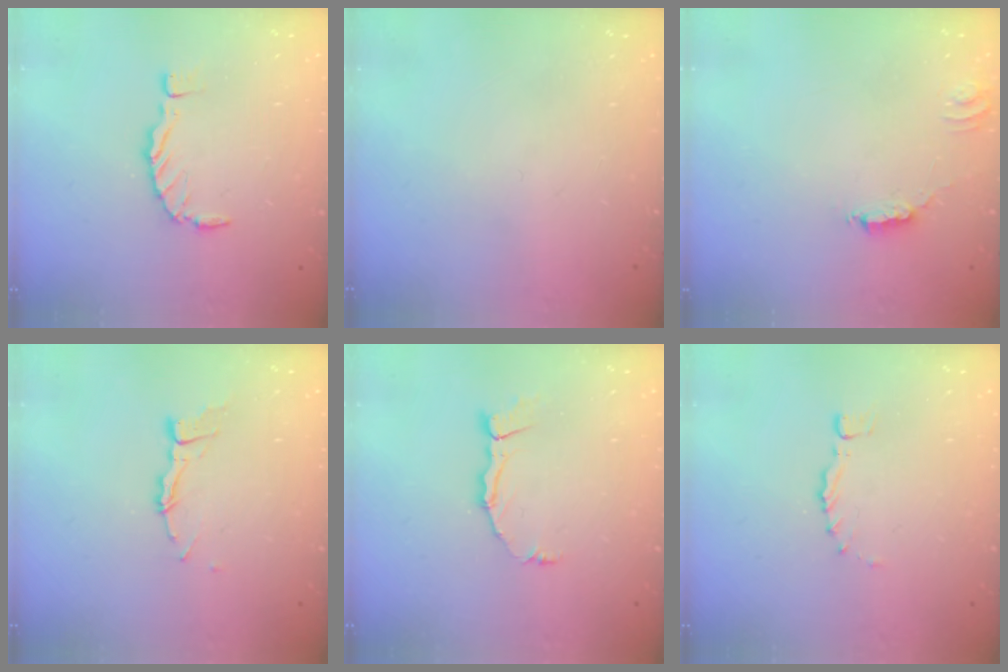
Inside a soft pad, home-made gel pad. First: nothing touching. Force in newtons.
{"total": 0.0}
{"total": 2.7, "press": 2.7, "slide": 0.2}
{"total": 5.9, "press": 5.9, "slide": 0.2}
{"total": 4.3, "press": 4.3, "slide": 0.2}
{"total": 0.0}